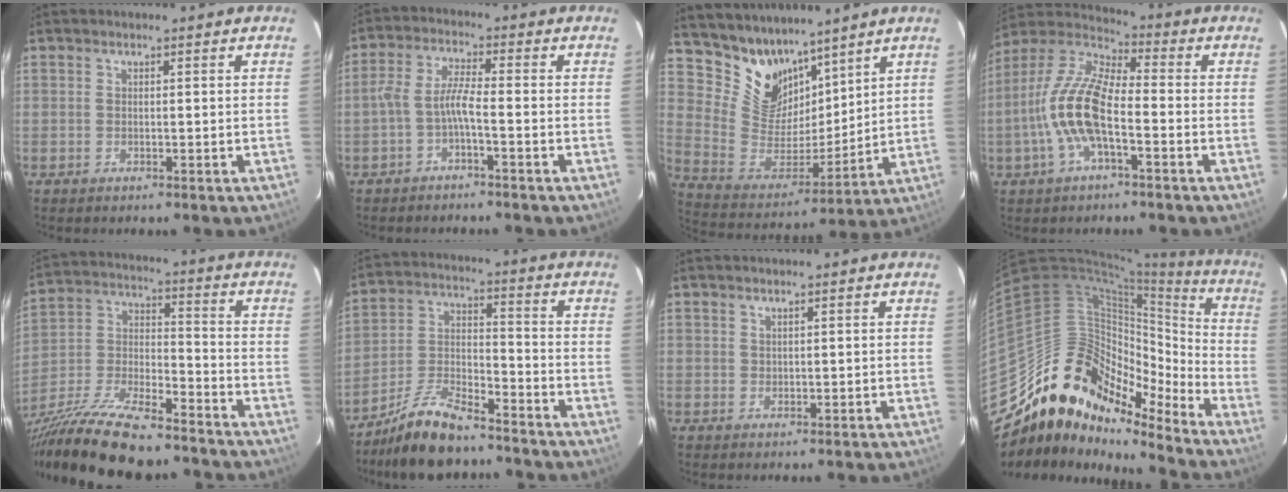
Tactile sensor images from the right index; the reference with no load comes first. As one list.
[{"total": 4.3, "force": [-2.1, 0.4, 3.7], "torque": [-0.090, 0.012, -0.041]}, {"total": 14.0, "force": [10.7, 7.8, 4.5], "torque": [-0.104, 0.000, 0.216]}, {"total": 13.4, "force": [-3.8, 4.7, 11.9], "torque": [-0.253, 0.004, -0.080]}, {"total": 22.6, "force": [-17.5, 6.0, 12.9], "torque": [-0.264, -0.027, -0.293]}, {"total": 12.4, "force": [-10.3, 3.2, 6.2], "torque": [-0.144, 0.006, -0.193]}, {"total": 0.8, "force": [0.6, 0.4, 0.2], "torque": [-0.003, 0.002, 0.012]}, {"total": 19.5, "force": [-15.8, 8.9, 7.1], "torque": [-0.114, 0.032, -0.289]}]